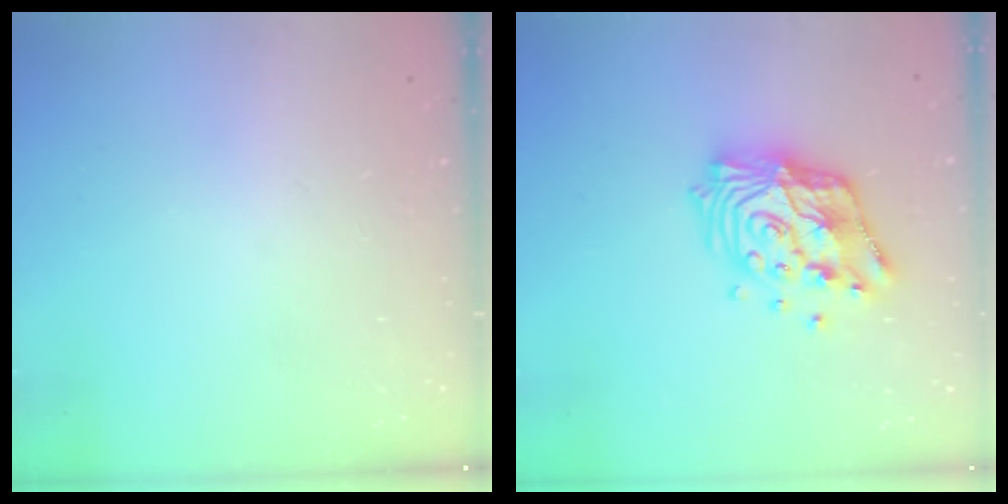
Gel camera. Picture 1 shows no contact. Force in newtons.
{"total": 15.7, "press": 15.7, "slide": 1.4}